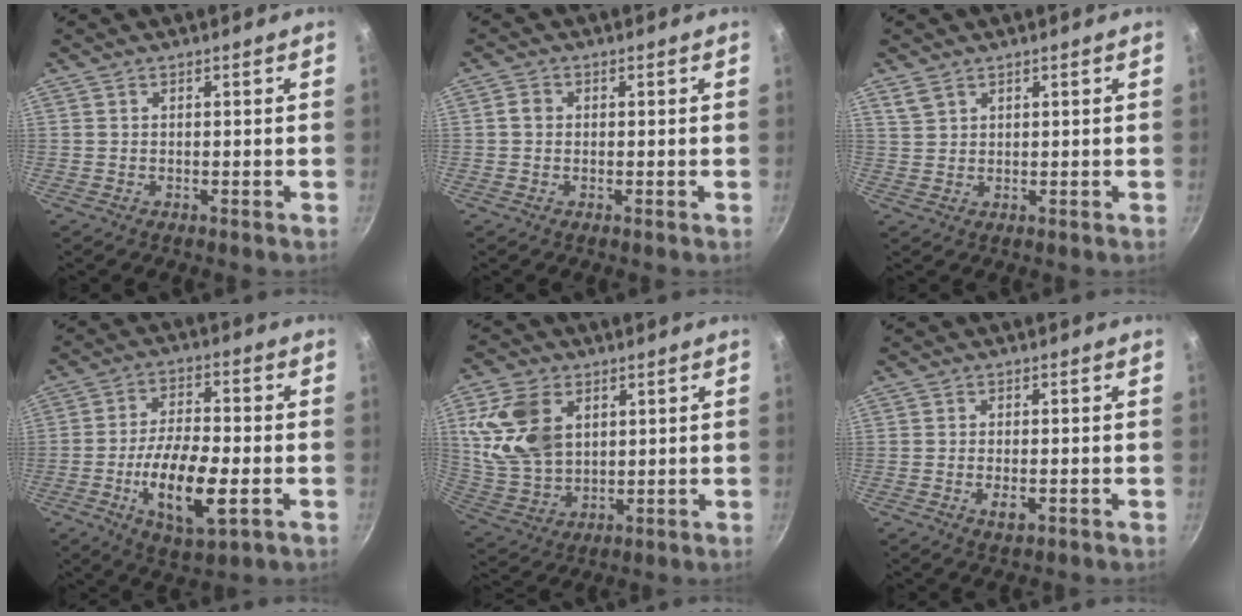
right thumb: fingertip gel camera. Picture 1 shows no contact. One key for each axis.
{"total": 1.8, "fx": 0.0, "fy": 1.6, "fz": 0.9, "tx": -0.011, "ty": 0.008, "tz": -0.003}
{"total": 2.7, "fx": 1.8, "fy": 1.6, "fz": 1.1, "tx": -0.018, "ty": 0.000, "tz": 0.040}
{"total": 14.4, "fx": -4.0, "fy": 5.5, "fz": 12.7, "tx": -0.226, "ty": 0.011, "tz": -0.070}
{"total": 14.6, "fx": 4.2, "fy": 10.1, "fz": 9.6, "tx": -0.168, "ty": -0.017, "tz": 0.096}
{"total": 2.7, "fx": -0.8, "fy": 1.2, "fz": 2.2, "tx": -0.042, "ty": -0.001, "tz": -0.014}